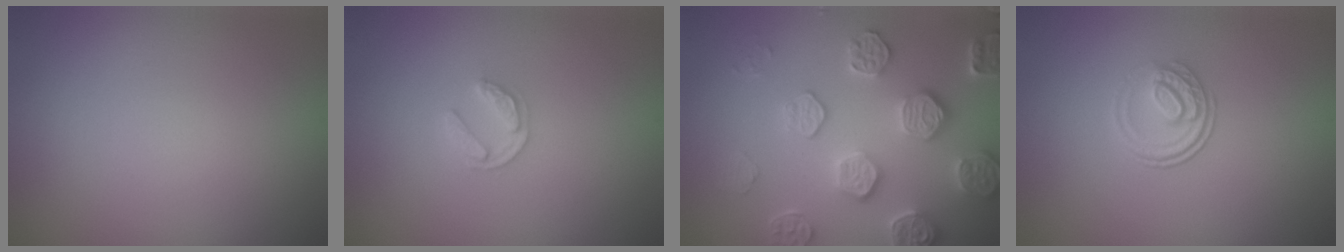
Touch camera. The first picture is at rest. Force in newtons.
{"total": 1.8, "press": 1.8, "slide": 0.3}
{"total": 4.9, "press": 4.9, "slide": 0.4}
{"total": 2.3, "press": 1.7, "slide": 1.5}